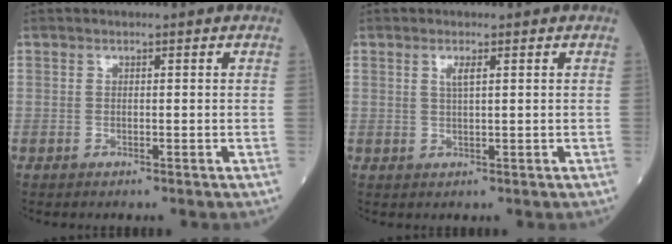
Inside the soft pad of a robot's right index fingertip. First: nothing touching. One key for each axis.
{"total": 1.7, "fx": 0.7, "fy": 0.1, "fz": 1.5, "tx": -0.034, "ty": 0.000, "tz": 0.014}